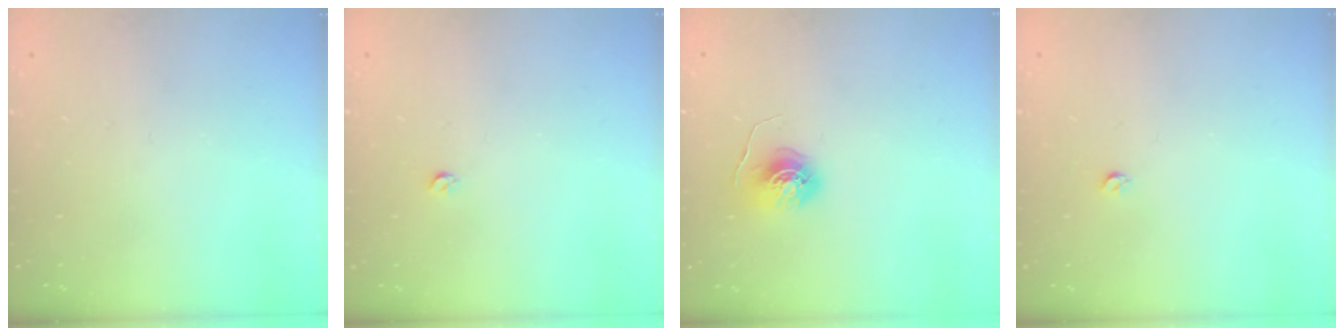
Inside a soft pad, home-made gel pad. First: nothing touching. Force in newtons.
{"total": 2.8, "press": 2.8, "slide": 0.5}
{"total": 5.5, "press": 5.5, "slide": 0.3}
{"total": 2.8, "press": 2.8, "slide": 0.5}